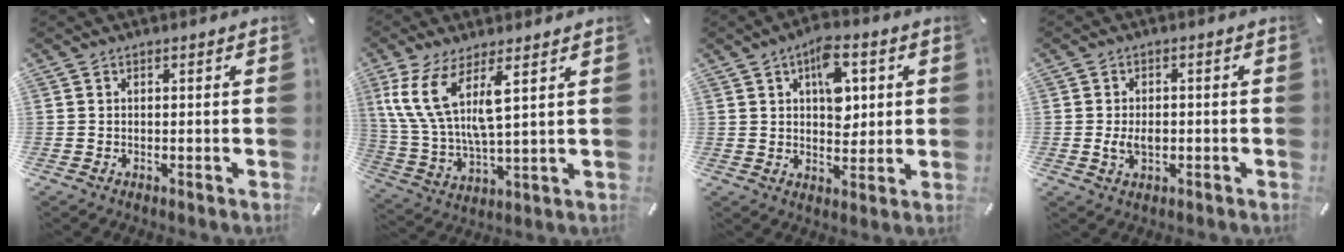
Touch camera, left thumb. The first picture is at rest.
{"total": 11.2, "force": [6.4, 3.5, 8.5], "torque": [-0.211, -0.027, 0.112]}
{"total": 10.5, "force": [3.3, 6.6, 7.5], "torque": [-0.088, -0.007, 0.053]}
{"total": 4.9, "force": [-0.8, 3.3, 3.6], "torque": [-0.069, -0.002, -0.018]}